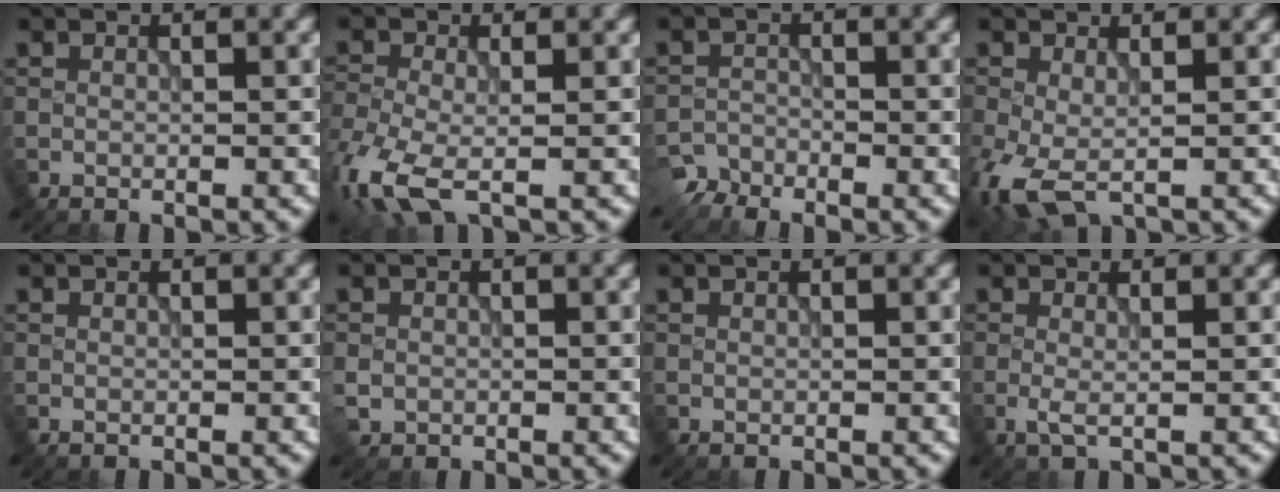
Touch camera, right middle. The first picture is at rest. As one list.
[{"total": 6.5, "force": [-2.9, 3.1, 4.8], "torque": [-0.115, -0.014, -0.068]}, {"total": 2.5, "force": [-2.4, 0.7, -0.1], "torque": [0.002, -0.004, -0.053]}, {"total": 4.9, "force": [-1.6, 2.5, 3.9], "torque": [-0.107, -0.012, -0.031]}, {"total": 0.0}, {"total": 1.3, "force": [-0.2, 1.2, 0.4], "torque": [-0.007, -0.004, -0.004]}, {"total": 0.0}, {"total": 1.1, "force": [-0.1, 0.0, 1.1], "torque": [-0.023, -0.002, -0.004]}]